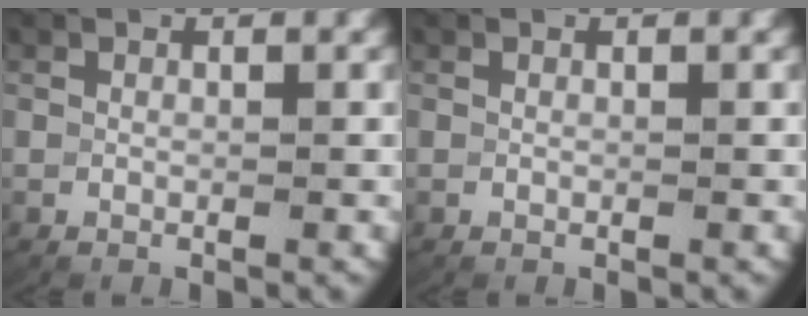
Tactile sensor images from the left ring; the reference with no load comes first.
{"total": 0.0}